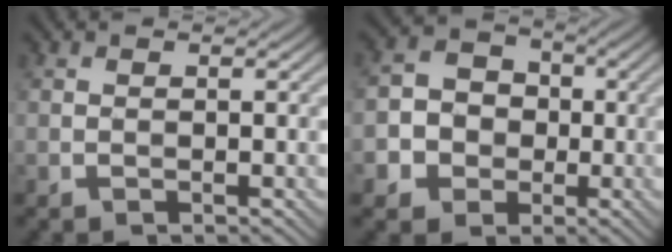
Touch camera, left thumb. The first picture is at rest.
{"total": 5.9, "force": [-1.3, 5.4, 2.0], "torque": [-0.033, 0.002, -0.046]}